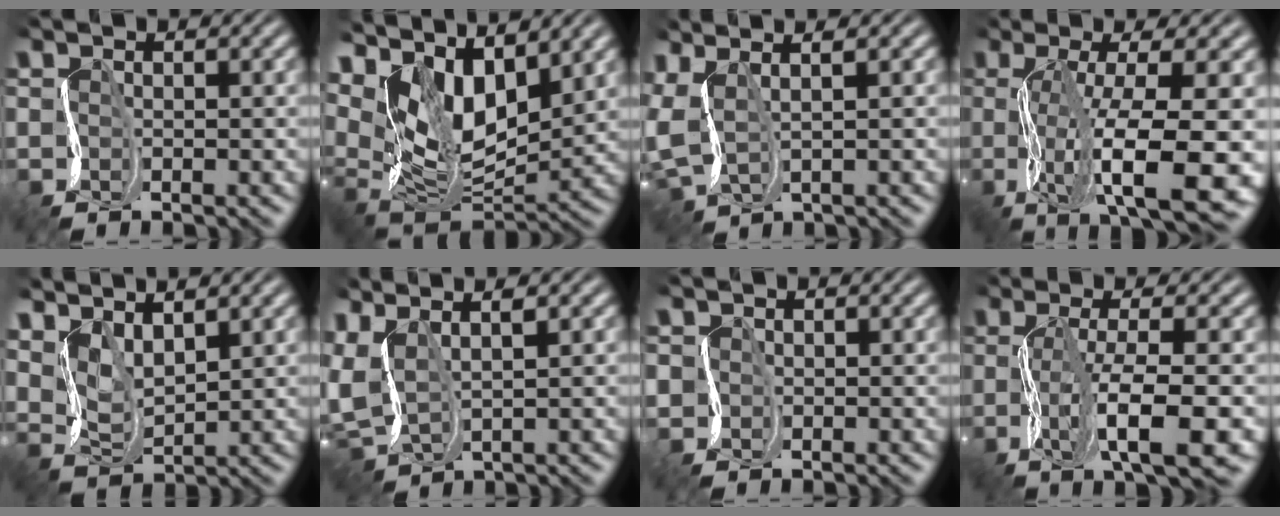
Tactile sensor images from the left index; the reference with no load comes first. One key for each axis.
{"total": 11.2, "fx": 6.3, "fy": 5.3, "fz": 7.6, "tx": -0.138, "ty": 0.001, "tz": 0.111}
{"total": 5.7, "fx": 2.9, "fy": 3.1, "fz": 3.8, "tx": -0.101, "ty": 0.022, "tz": 0.055}
{"total": 11.5, "fx": -2.5, "fy": 3.6, "fz": 10.7, "tx": -0.183, "ty": -0.016, "tz": -0.028}
{"total": 3.9, "fx": 3.3, "fy": 1.6, "fz": 1.5, "tx": -0.046, "ty": 0.001, "tz": 0.071}
{"total": 6.0, "fx": 3.6, "fy": 2.8, "fz": 3.9, "tx": -0.111, "ty": 0.023, "tz": 0.073}
{"total": 1.3, "fx": -0.3, "fy": 1.2, "fz": 0.1, "tx": 0.007, "ty": -0.001, "tz": -0.008}
{"total": 8.1, "fx": -2.3, "fy": 2.1, "fz": 7.5, "tx": -0.132, "ty": 0.003, "tz": -0.041}